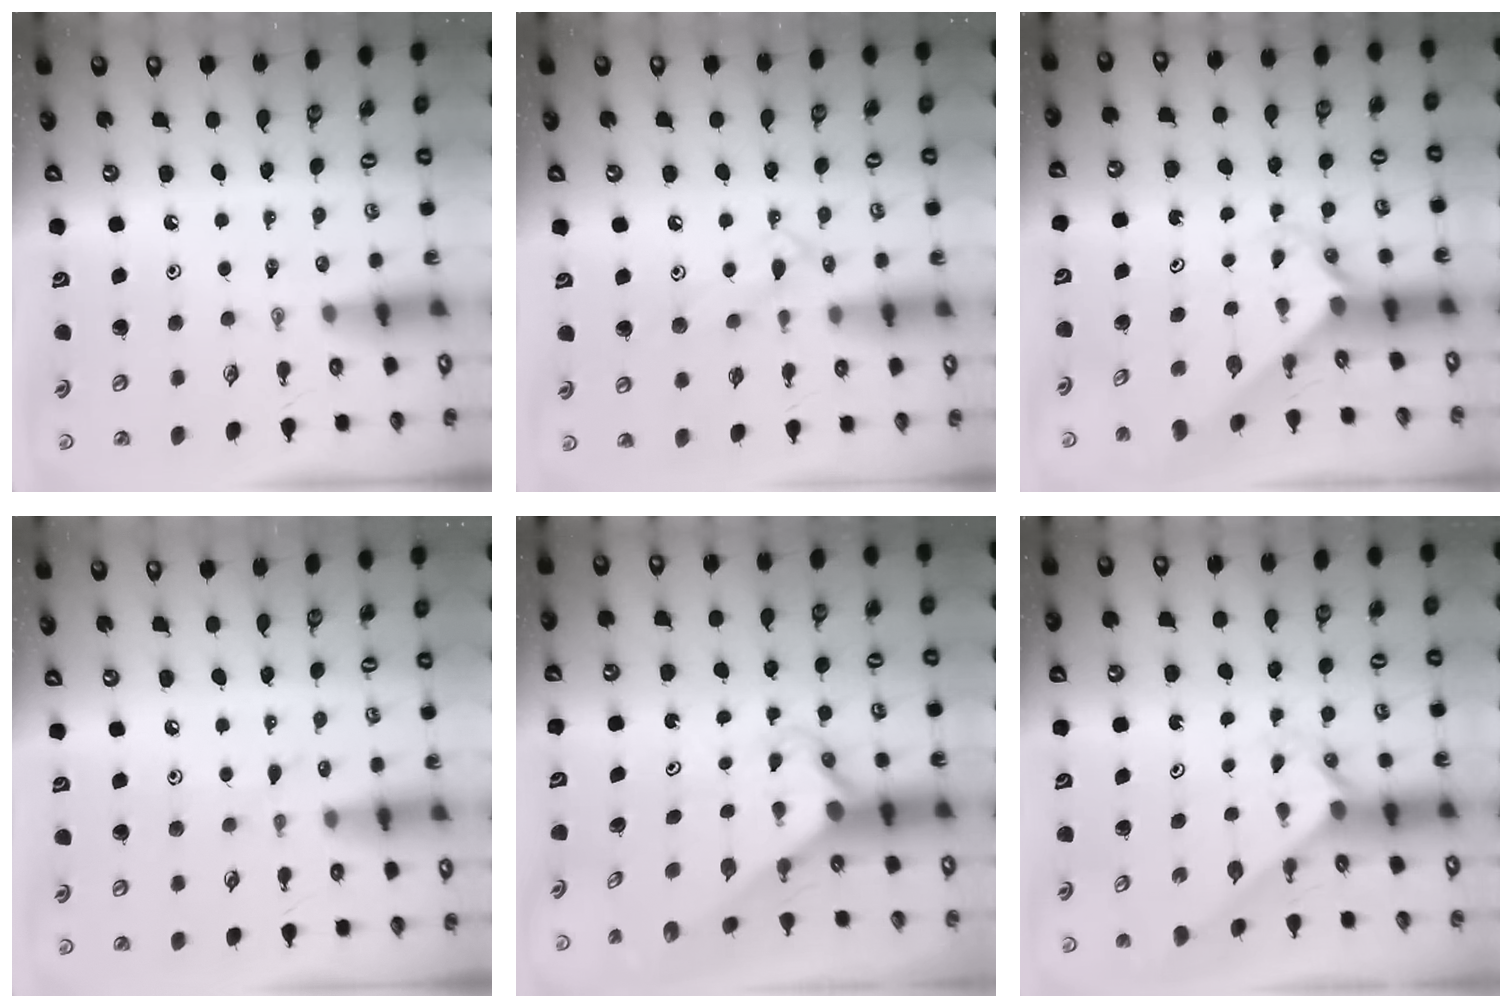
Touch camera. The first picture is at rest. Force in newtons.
{"total": 10.5, "press": 10.4, "slide": 0.7}
{"total": 2.5, "press": 2.4, "slide": 0.3}
{"total": 3.8, "press": 3.8, "slide": 0.5}
{"total": 3.0, "press": 3.0, "slide": 0.2}
{"total": 2.0, "press": 2.0, "slide": 0.2}